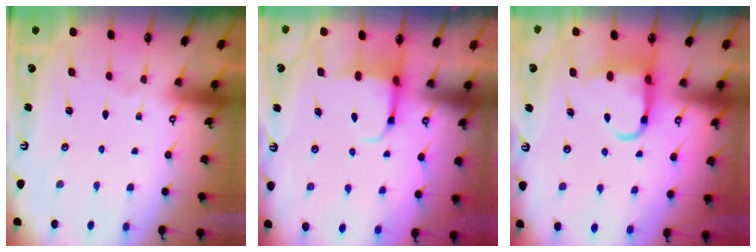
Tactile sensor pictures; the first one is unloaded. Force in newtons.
{"total": 3.9, "press": 3.7, "slide": 1.0}
{"total": 8.0, "press": 7.8, "slide": 1.6}